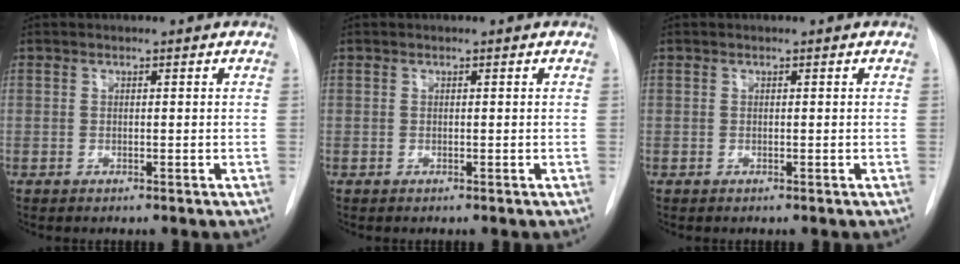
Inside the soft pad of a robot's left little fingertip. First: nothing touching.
{"total": 0.0}
{"total": 0.0}